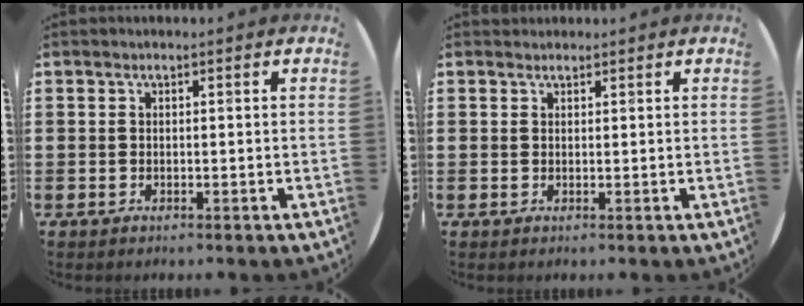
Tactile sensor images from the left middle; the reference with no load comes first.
{"total": 0.7, "force": [0.6, 0.2, -0.1], "torque": [0.003, 0.004, 0.012]}